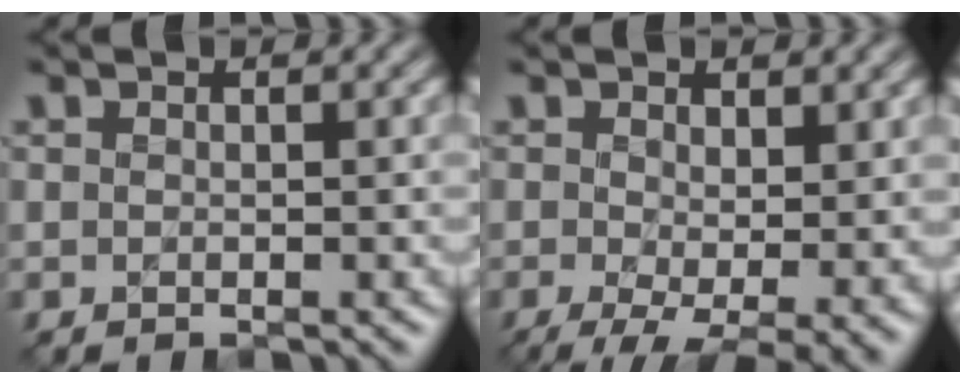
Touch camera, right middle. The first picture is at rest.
{"total": 6.4, "force": [-1.7, 2.7, 5.5], "torque": [-0.100, -0.015, -0.017]}